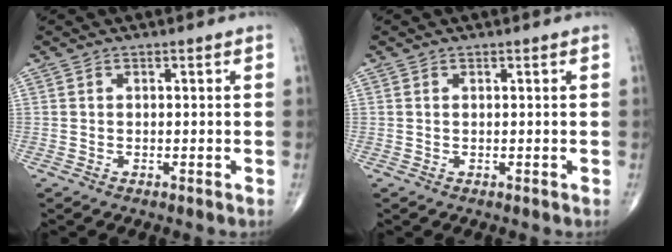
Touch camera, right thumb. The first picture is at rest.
{"total": 0.0}